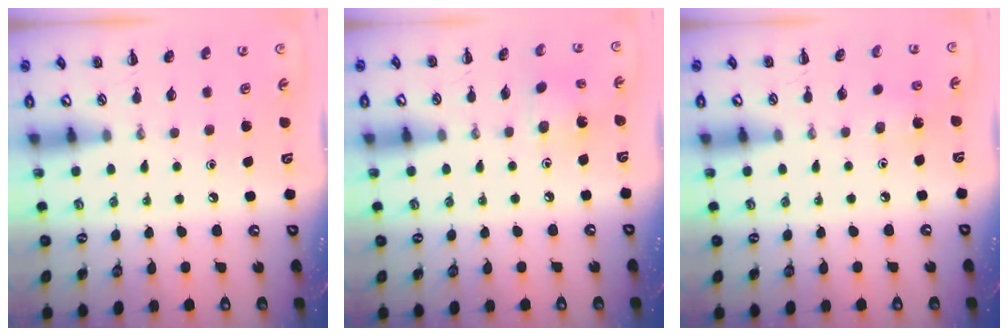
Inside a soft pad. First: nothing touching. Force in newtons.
{"total": 1.7, "press": 1.7, "slide": 0.5}
{"total": 3.7, "press": 3.5, "slide": 1.1}